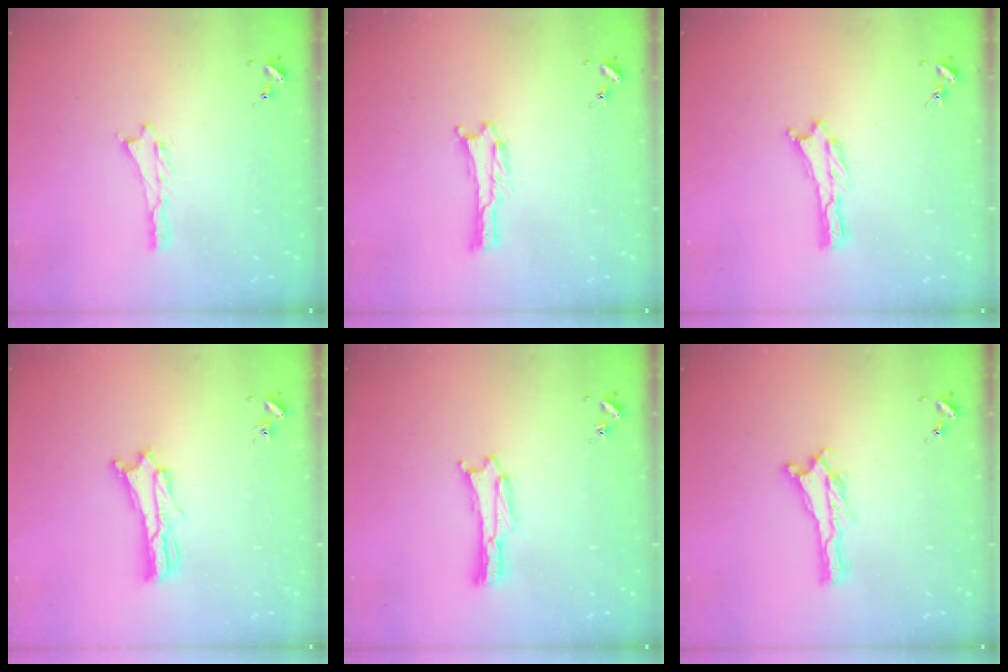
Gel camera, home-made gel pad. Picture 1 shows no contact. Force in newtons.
{"total": 0.0}
{"total": 0.0}
{"total": 2.5, "press": 2.5, "slide": 0.1}
{"total": 1.1, "press": 1.1, "slide": 0.0}
{"total": 0.0}